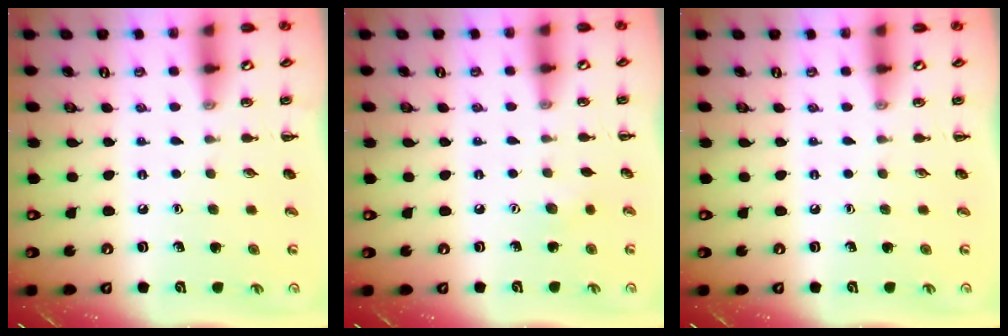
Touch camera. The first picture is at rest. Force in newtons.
{"total": 2.8, "press": 2.8, "slide": 0.7}
{"total": 0.0}